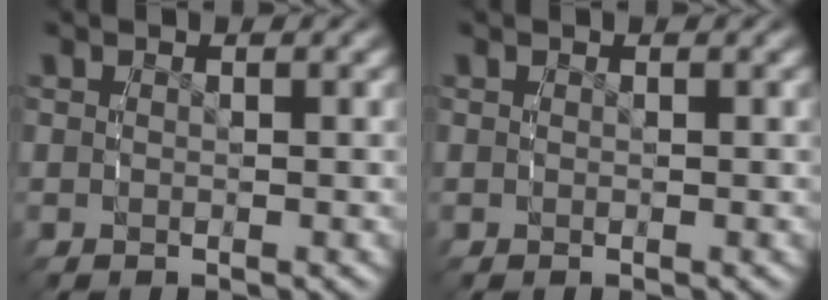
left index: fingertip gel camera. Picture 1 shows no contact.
{"total": 0.0}